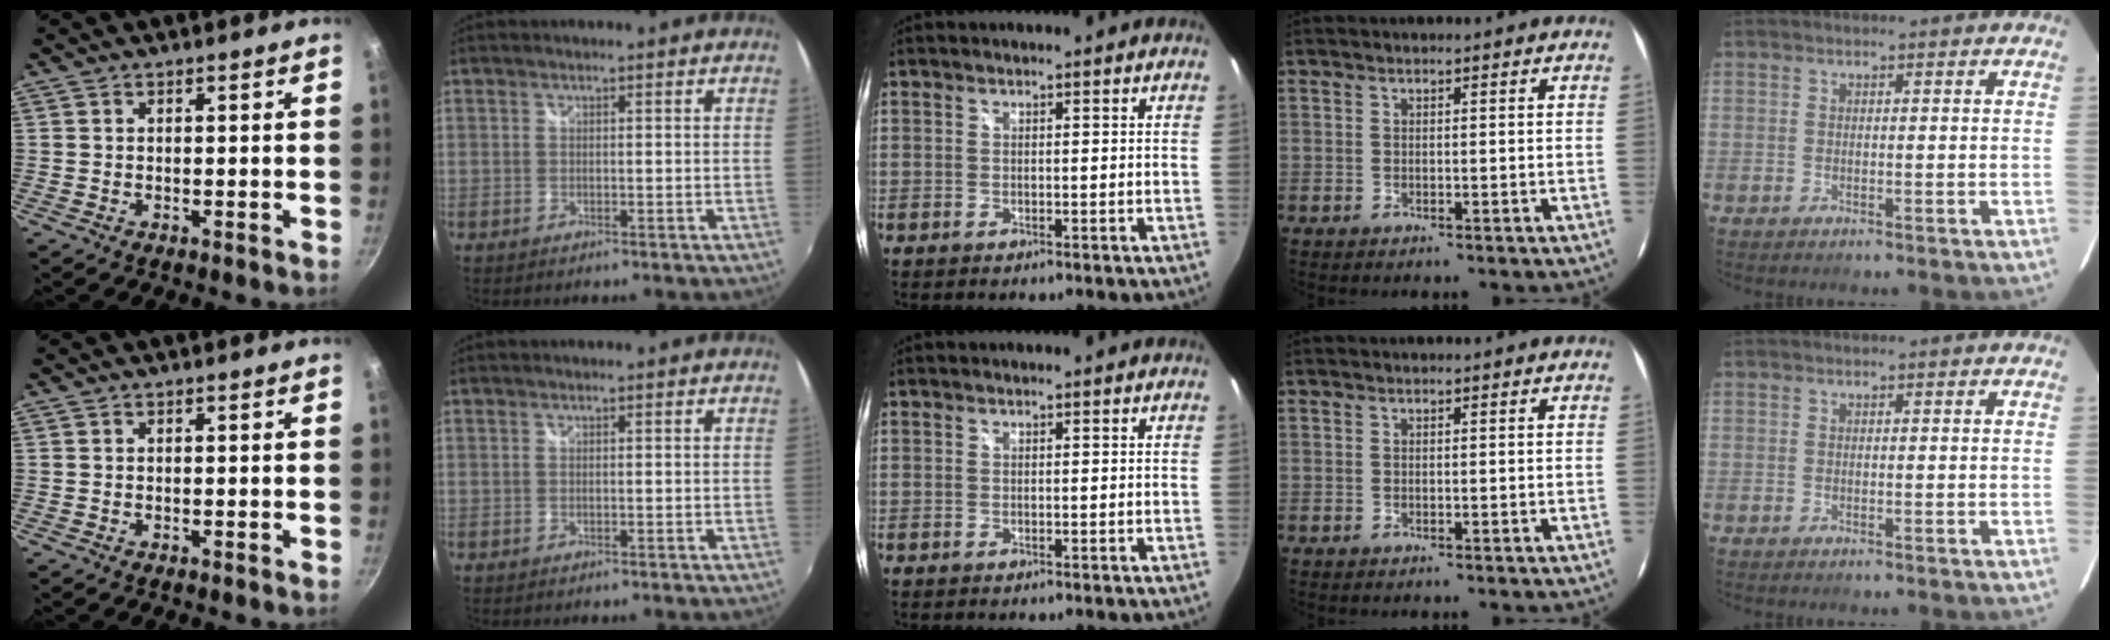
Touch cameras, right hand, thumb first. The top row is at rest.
{}